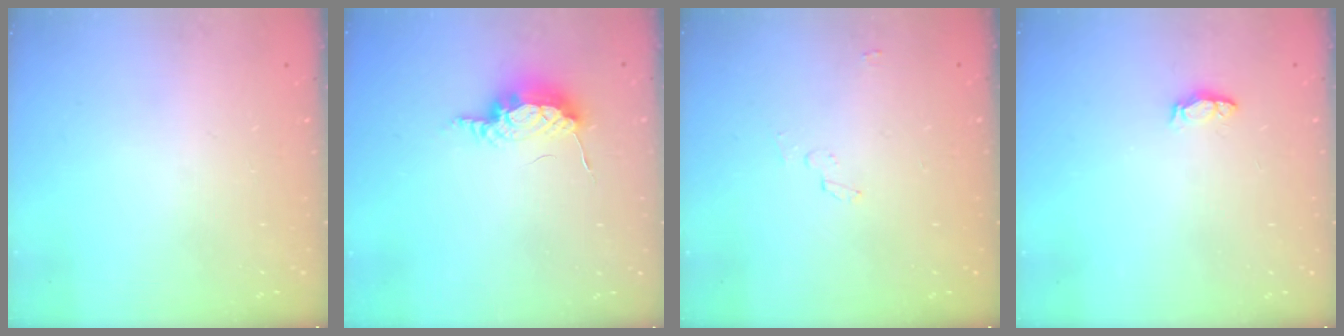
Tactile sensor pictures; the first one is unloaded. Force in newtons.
{"total": 7.5, "press": 7.5, "slide": 0.9}
{"total": 2.2, "press": 2.2, "slide": 0.2}
{"total": 4.7, "press": 4.4, "slide": 1.6}